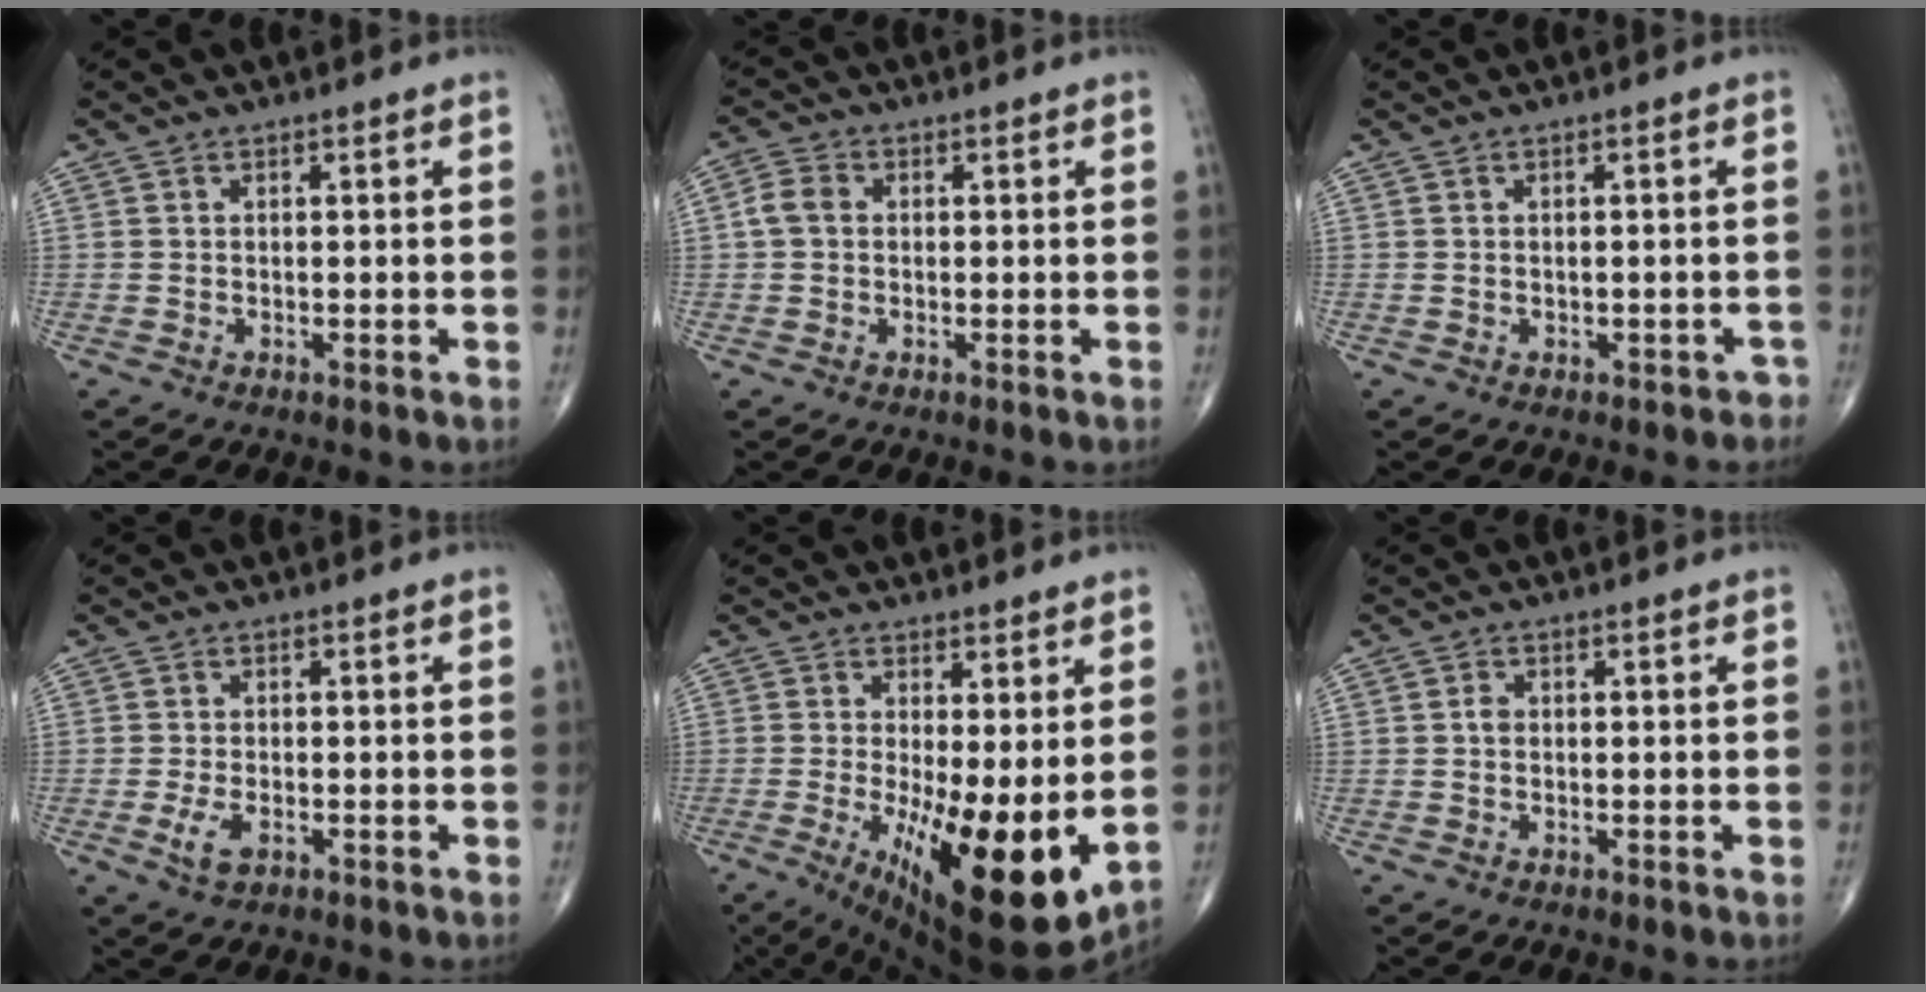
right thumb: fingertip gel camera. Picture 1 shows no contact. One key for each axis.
{"total": 2.7, "fx": 0.0, "fy": 2.4, "fz": 1.2, "tx": -0.015, "ty": 0.008, "tz": -0.006}
{"total": 1.7, "fx": -1.0, "fy": 1.2, "fz": 0.6, "tx": -0.004, "ty": 0.018, "tz": -0.009}
{"total": 3.3, "fx": -1.1, "fy": 1.7, "fz": 2.7, "tx": -0.056, "ty": -0.001, "tz": -0.019}
{"total": 17.1, "fx": -2.3, "fy": 5.5, "fz": 16.0, "tx": -0.236, "ty": -0.035, "tz": -0.012}
{"total": 1.1, "fx": 0.0, "fy": 0.9, "fz": 0.7, "tx": -0.007, "ty": 0.003, "tz": -0.003}